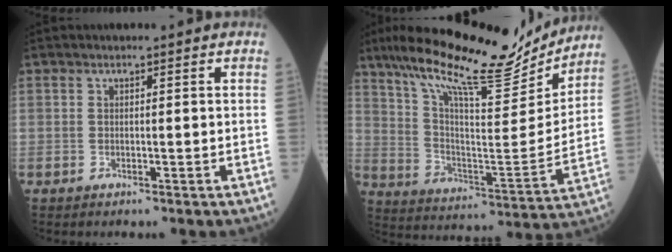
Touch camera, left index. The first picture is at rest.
{"total": 22.9, "force": [19.1, 3.8, 12.0], "torque": [-0.213, -0.003, 0.297]}